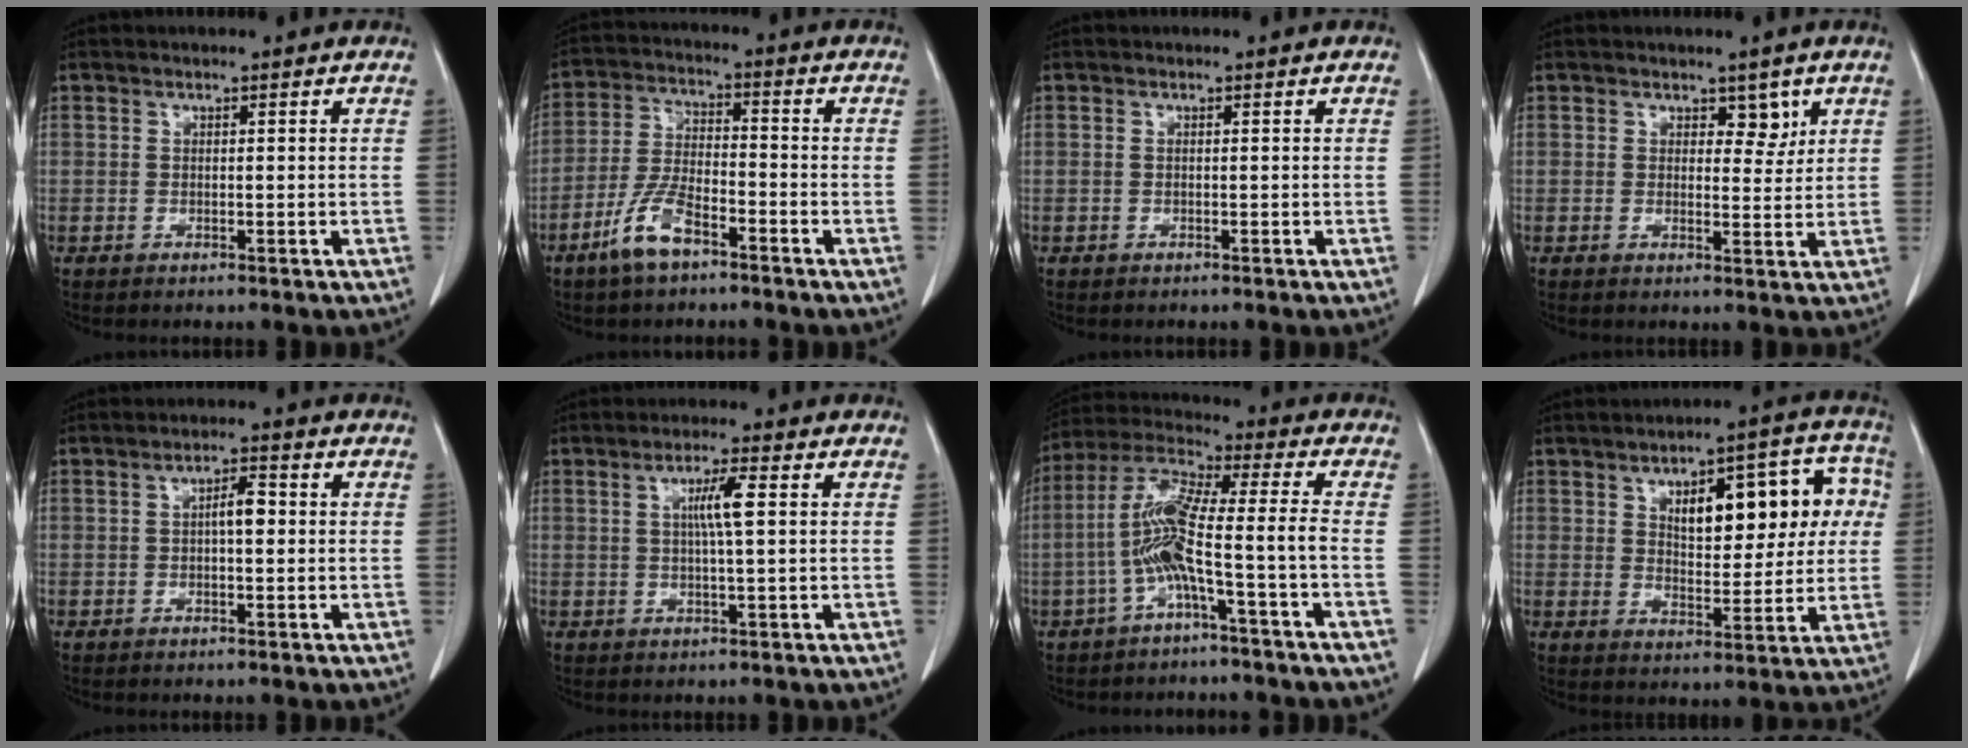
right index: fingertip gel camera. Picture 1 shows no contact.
{"total": 7.8, "force": [-5.0, 2.4, 5.6], "torque": [-0.124, -0.002, -0.097]}
{"total": 0.0}
{"total": 3.0, "force": [1.7, 1.7, 1.8], "torque": [-0.015, -0.002, 0.024]}
{"total": 3.1, "force": [0.1, 0.9, 3.0], "torque": [-0.050, 0.007, 0.000]}
{"total": 4.4, "force": [0.8, -0.1, 4.3], "torque": [-0.078, 0.001, 0.015]}
{"total": 9.9, "force": [-3.2, -0.2, 9.3], "torque": [-0.198, 0.025, -0.065]}
{"total": 13.8, "force": [3.6, 5.8, 12.0], "torque": [-0.150, 0.039, 0.053]}